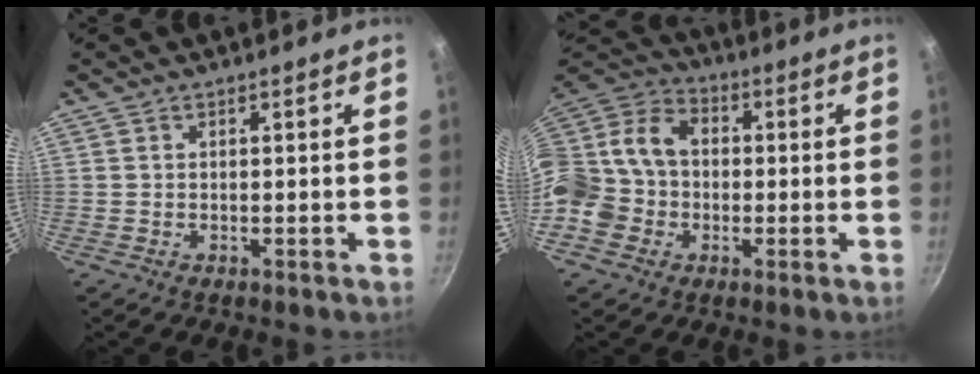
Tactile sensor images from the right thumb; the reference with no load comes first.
{"total": 17.2, "force": [-2.5, 14.5, 9.0], "torque": [-0.165, 0.053, -0.062]}